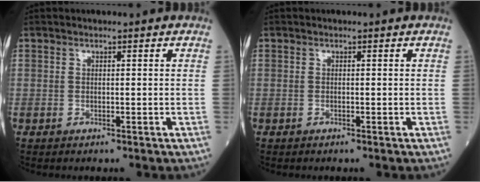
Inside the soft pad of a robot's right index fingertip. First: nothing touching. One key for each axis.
{"total": 0.0}